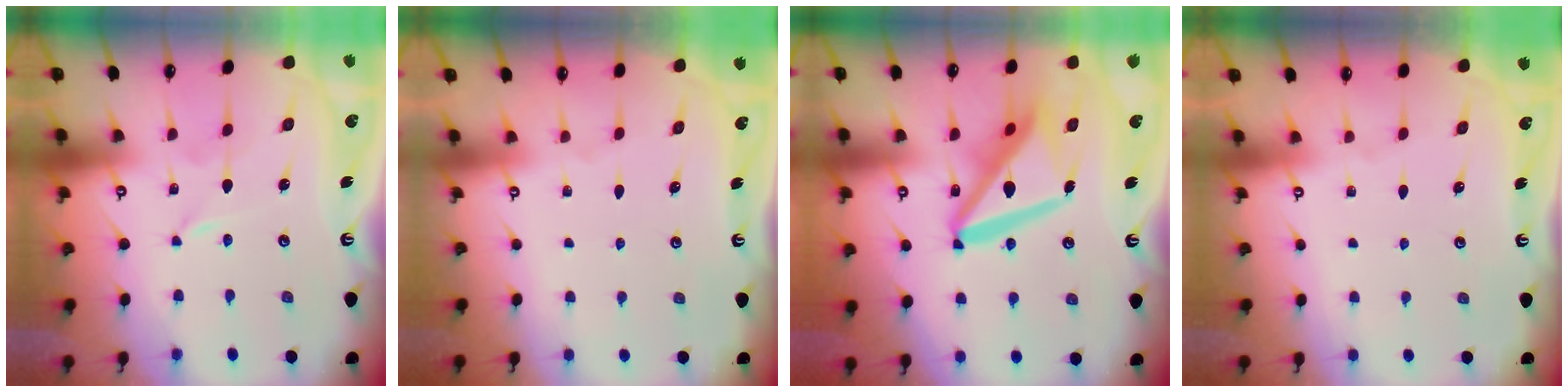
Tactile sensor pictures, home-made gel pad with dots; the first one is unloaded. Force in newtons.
{"total": 0.0}
{"total": 16.5, "press": 16.4, "slide": 2.1}
{"total": 0.5, "press": 0.5, "slide": 0.1}